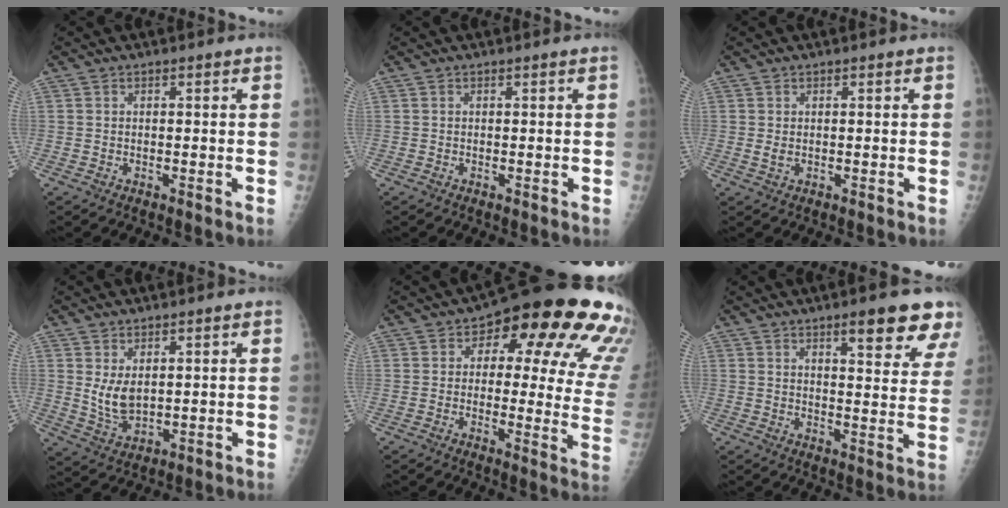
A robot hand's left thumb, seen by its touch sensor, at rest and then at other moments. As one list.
[{"total": 0.0}, {"total": 1.2, "force": [0.1, 0.7, 0.9], "torque": [-0.013, -0.004, 0.008]}, {"total": 5.4, "force": [1.5, 3.2, 4.1], "torque": [-0.062, -0.022, 0.042]}, {"total": 22.3, "force": [9.5, 9.7, 17.6], "torque": [-0.171, -0.015, 0.106]}, {"total": 12.4, "force": [8.3, 3.1, 8.7], "torque": [-0.074, -0.041, 0.102]}]